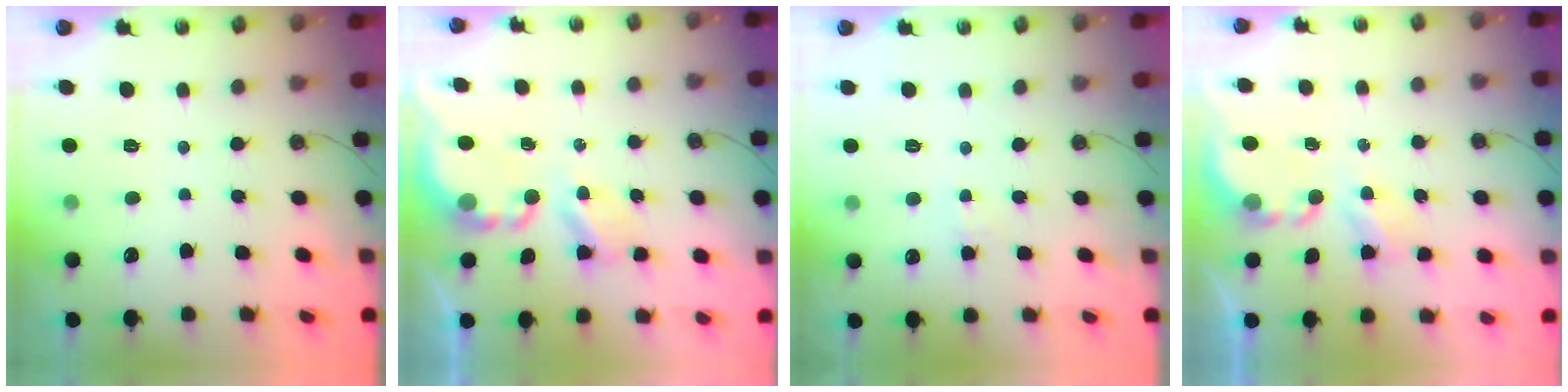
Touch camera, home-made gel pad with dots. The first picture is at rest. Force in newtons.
{"total": 4.7, "press": 4.7, "slide": 0.2}
{"total": 1.6, "press": 1.5, "slide": 0.3}
{"total": 3.9, "press": 3.9, "slide": 0.1}